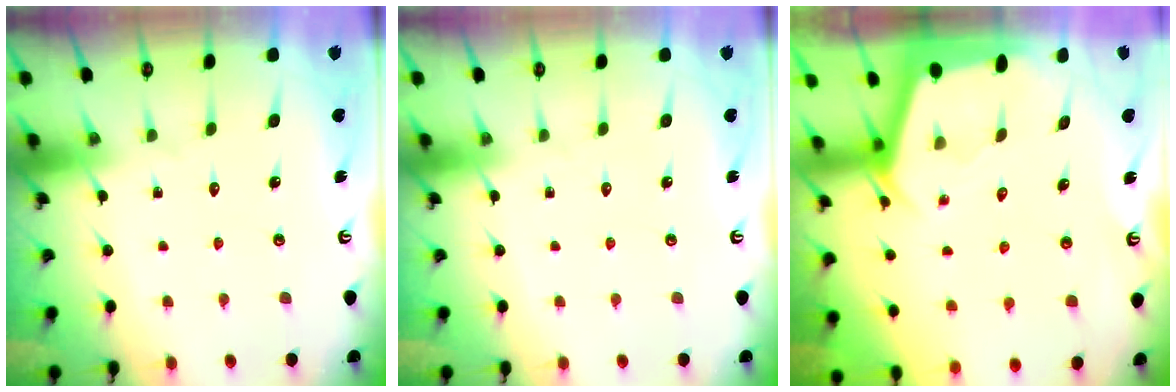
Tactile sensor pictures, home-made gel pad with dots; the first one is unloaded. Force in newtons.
{"total": 0.0}
{"total": 2.3, "press": 2.3, "slide": 0.3}